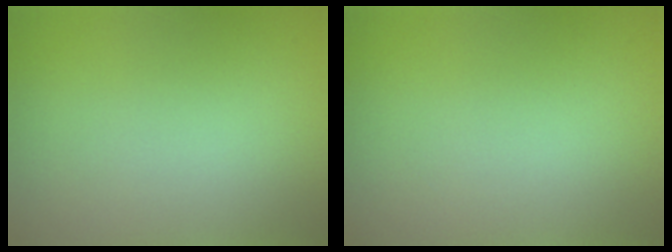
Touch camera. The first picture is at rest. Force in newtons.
{"total": 0.0}